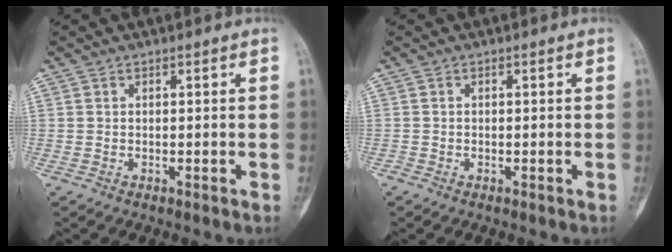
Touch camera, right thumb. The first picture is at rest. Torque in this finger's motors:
{"motor_torque": [-0.09, -0.43, -0.01, -0.12, -0.05]}